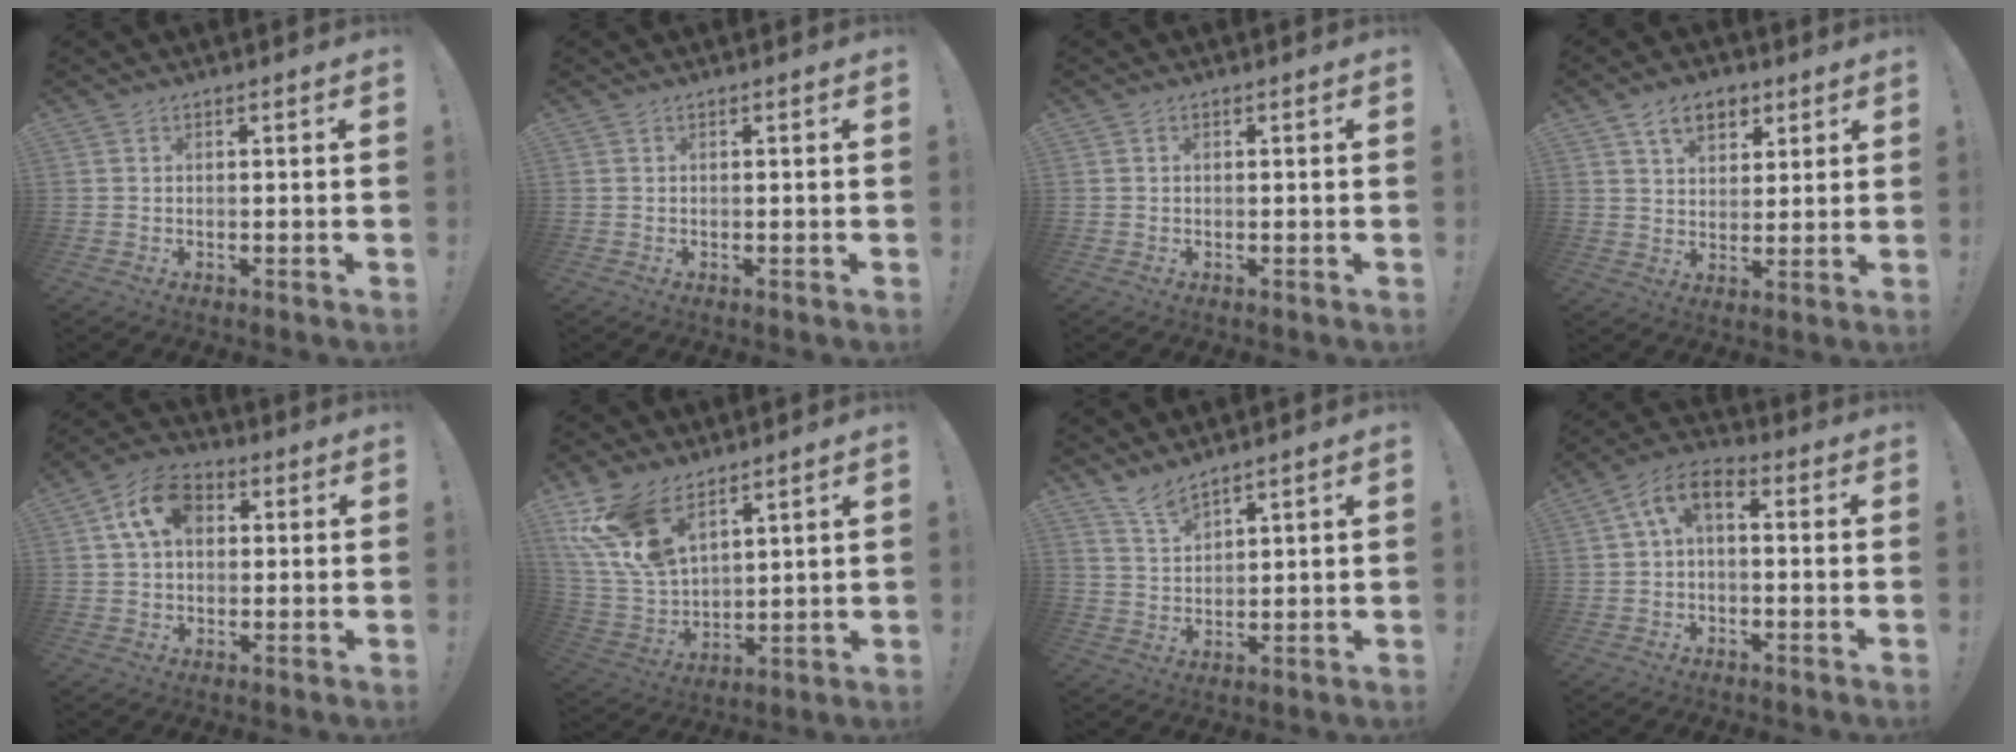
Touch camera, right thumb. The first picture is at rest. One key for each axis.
{"total": 0.0}
{"total": 0.0}
{"total": 9.4, "fx": 5.1, "fy": 6.2, "fz": 4.8, "tx": -0.069, "ty": -0.013, "tz": 0.096}
{"total": 11.3, "fx": 3.4, "fy": 7.8, "fz": 7.5, "tx": -0.126, "ty": 0.014, "tz": 0.068}
{"total": 15.7, "fx": 9.9, "fy": 8.5, "fz": 8.9, "tx": -0.192, "ty": -0.057, "tz": 0.190}
{"total": 5.6, "fx": 5.0, "fy": 1.2, "fz": 2.2, "tx": -0.047, "ty": -0.028, "tz": 0.091}
{"total": 6.7, "fx": 0.8, "fy": 3.5, "fz": 5.6, "tx": -0.117, "ty": 0.004, "tz": 0.021}